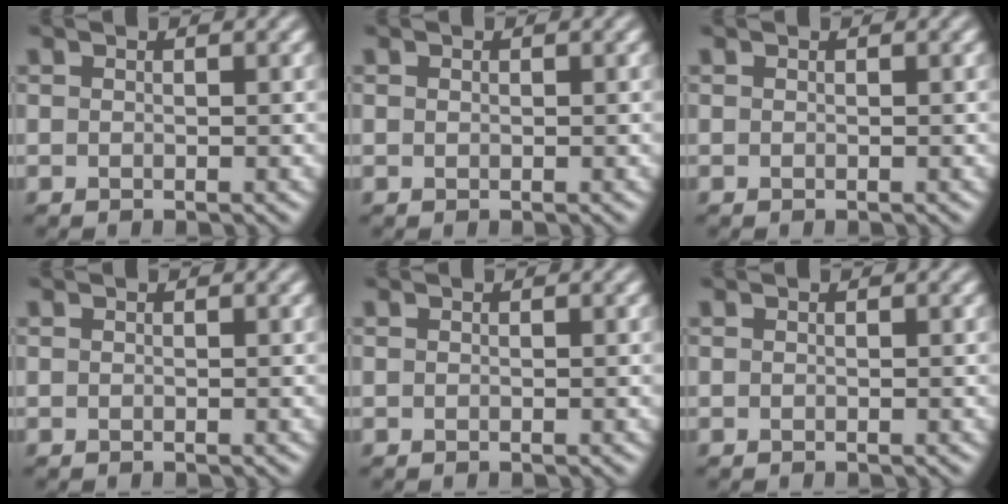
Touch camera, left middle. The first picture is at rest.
{"total": 0.0}
{"total": 0.0}
{"total": 0.0}
{"total": 0.0}
{"total": 0.0}